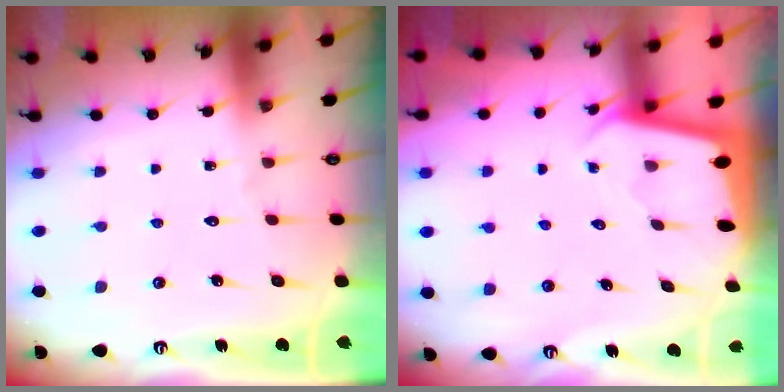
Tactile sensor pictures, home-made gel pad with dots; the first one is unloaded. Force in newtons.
{"total": 1.9, "press": 1.9, "slide": 0.1}